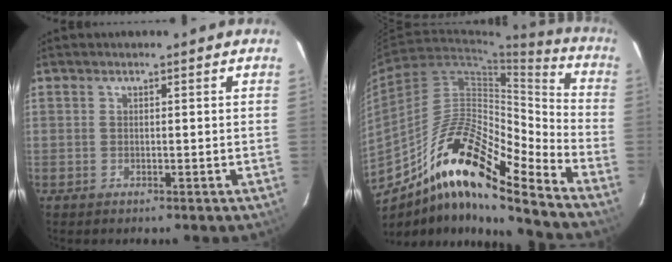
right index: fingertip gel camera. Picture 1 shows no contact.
{"total": 17.4, "force": [-11.8, 3.3, 12.3], "torque": [-0.217, 0.010, -0.225]}